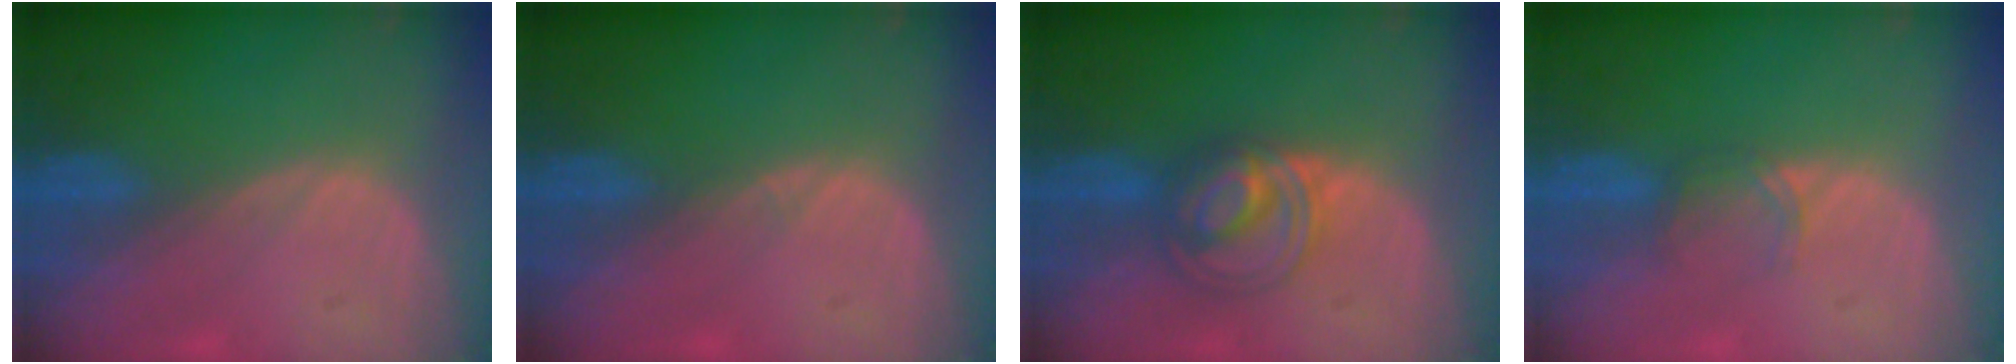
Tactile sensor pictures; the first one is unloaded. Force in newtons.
{"total": 0.5, "press": 0.4, "slide": 0.4}
{"total": 5.8, "press": 5.7, "slide": 0.7}
{"total": 1.9, "press": 1.9, "slide": 0.3}